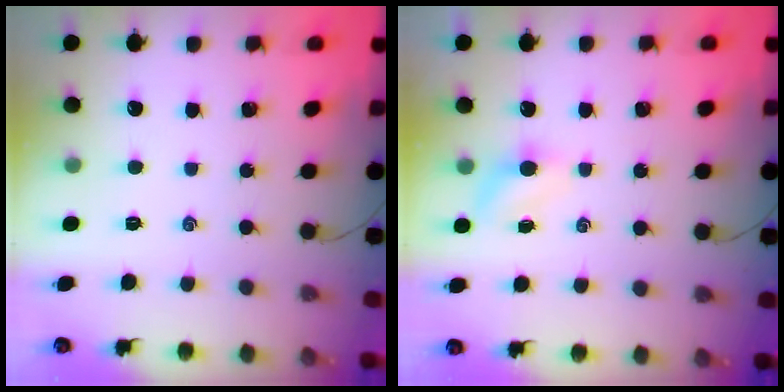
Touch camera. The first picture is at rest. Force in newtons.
{"total": 4.3, "press": 4.1, "slide": 1.3}